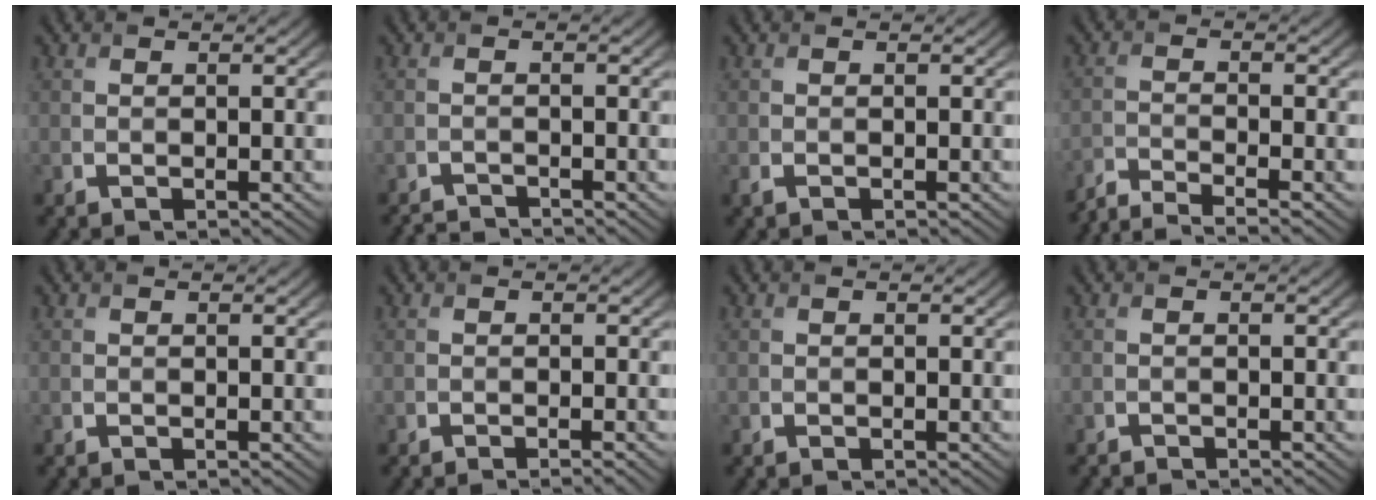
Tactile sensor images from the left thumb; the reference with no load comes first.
{"total": 1.8, "force": [-1.8, 0.1, 0.1], "torque": [0.001, -0.007, -0.039]}
{"total": 0.5, "force": [-0.2, 0.2, 0.5], "torque": [-0.011, -0.003, -0.003]}
{"total": 4.9, "force": [-4.2, 0.7, 2.3], "torque": [-0.040, -0.004, -0.091]}
{"total": 0.0}
{"total": 1.1, "force": [-0.6, 0.2, 0.9], "torque": [-0.009, -0.003, -0.017]}
{"total": 0.0}
{"total": 0.9, "force": [-0.9, 0.0, 0.0], "torque": [0.001, -0.004, -0.020]}